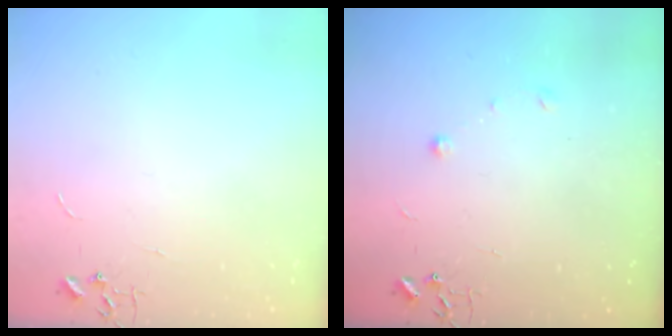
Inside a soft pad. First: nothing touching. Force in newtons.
{"total": 5.0, "press": 4.9, "slide": 0.8}